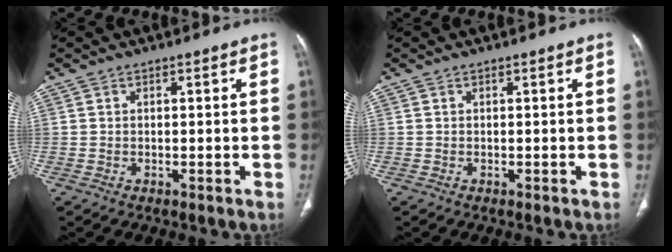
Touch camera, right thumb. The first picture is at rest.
{"total": 0.0}